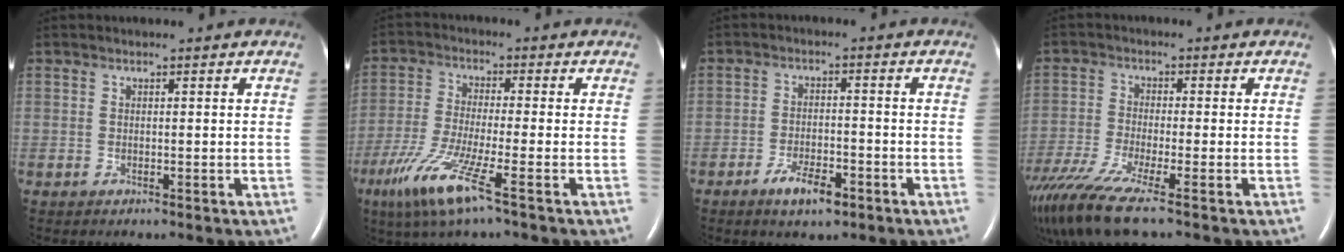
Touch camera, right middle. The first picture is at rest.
{"total": 9.6, "force": [-5.2, 0.0, 8.1], "torque": [-0.171, -0.029, -0.103]}
{"total": 4.9, "force": [-3.1, 1.6, 3.5], "torque": [-0.072, -0.003, -0.049]}
{"total": 11.5, "force": [-8.7, 1.4, 7.5], "torque": [-0.148, -0.026, -0.154]}